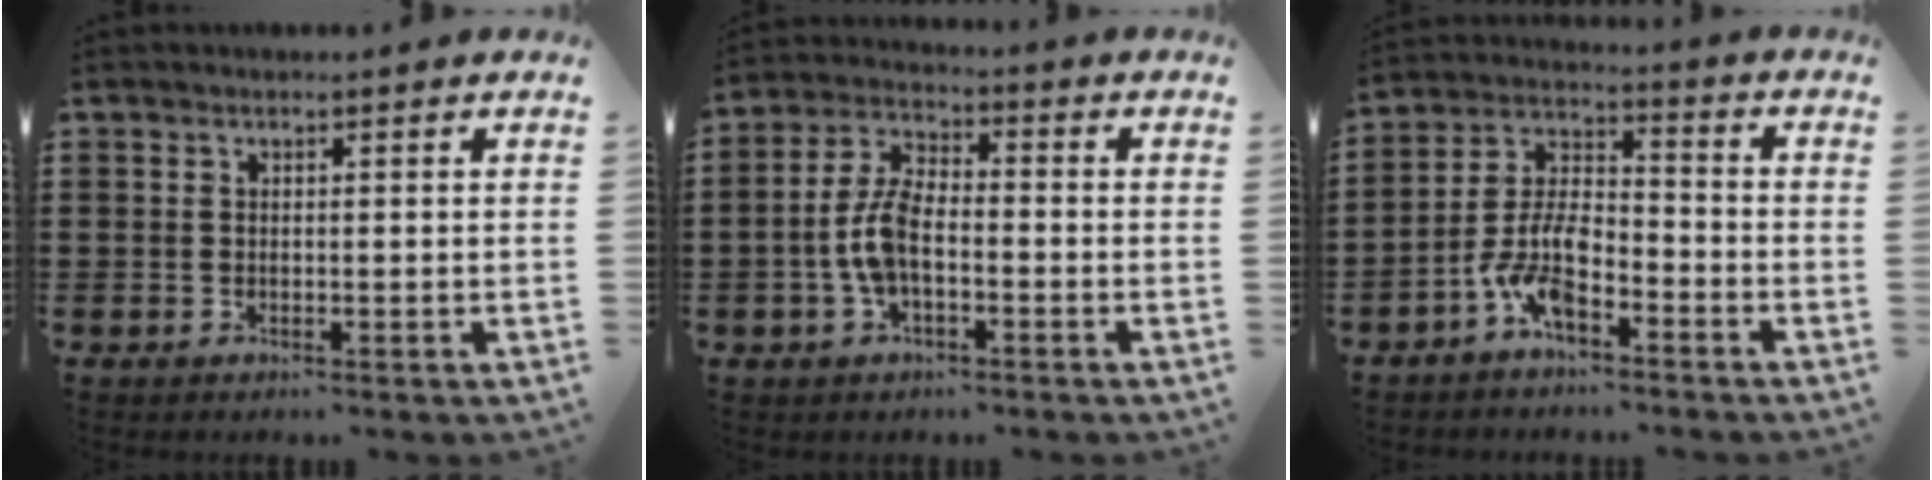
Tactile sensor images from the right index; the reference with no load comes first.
{"total": 7.2, "force": [-1.8, 3.4, 6.1], "torque": [-0.148, -0.003, -0.041]}
{"total": 7.8, "force": [-4.7, 3.1, 5.4], "torque": [-0.134, -0.002, -0.095]}